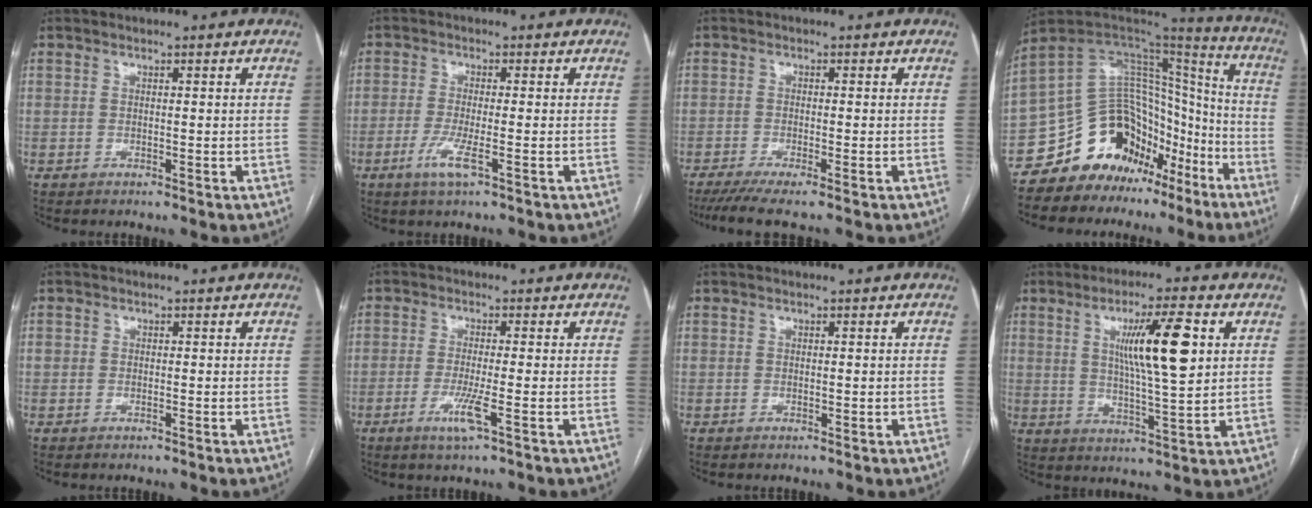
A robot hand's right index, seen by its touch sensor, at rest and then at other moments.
{"total": 4.3, "force": [-1.9, 0.3, 3.8], "torque": [-0.080, -0.010, -0.038]}
{"total": 5.2, "force": [-4.0, -0.4, 3.2], "torque": [-0.051, -0.013, -0.070]}
{"total": 16.7, "force": [-11.1, 10.7, 6.4], "torque": [-0.099, 0.096, -0.180]}
{"total": 0.8, "force": [0.1, 0.8, 0.3], "torque": [0.001, 0.005, 0.000]}
{"total": 4.3, "force": [-1.8, -0.1, 3.9], "torque": [-0.080, -0.013, -0.036]}
{"total": 0.5, "force": [0.1, 0.2, 0.5], "torque": [-0.009, -0.002, 0.004]}
{"total": 11.2, "force": [3.2, 0.7, 10.7], "torque": [-0.179, 0.000, 0.054]}